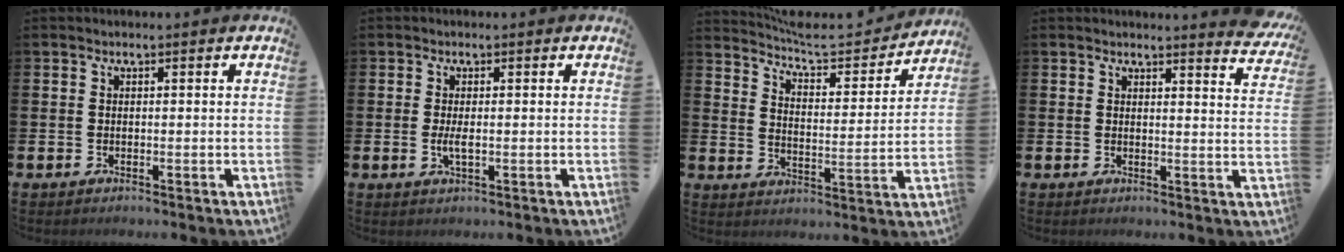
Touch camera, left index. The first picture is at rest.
{"total": 2.0, "force": [-0.2, 0.6, 1.8], "torque": [-0.034, 0.000, -0.004]}
{"total": 6.5, "force": [6.1, 1.4, 1.7], "torque": [-0.053, -0.051, 0.100]}
{"total": 3.1, "force": [3.1, -0.2, 0.1], "torque": [0.016, -0.030, 0.051]}